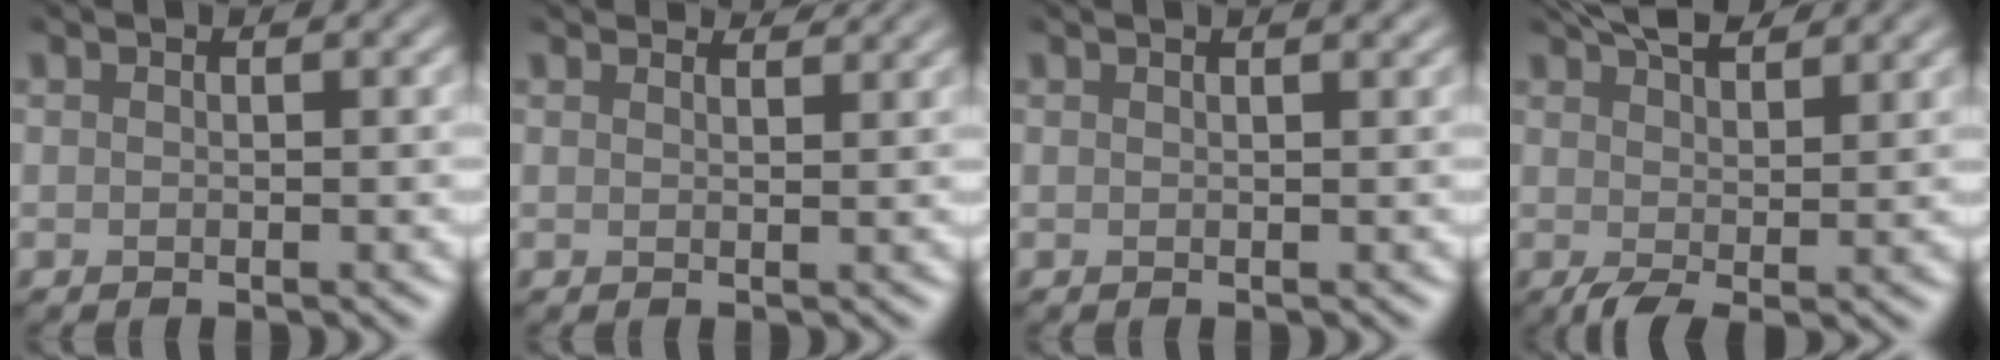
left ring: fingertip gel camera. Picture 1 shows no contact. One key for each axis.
{"total": 2.9, "fx": 2.8, "fy": 0.2, "fz": 0.7, "tx": -0.017, "ty": 0.004, "tz": 0.032}
{"total": 2.4, "fx": 1.5, "fy": 0.9, "fz": 1.6, "tx": -0.009, "ty": 0.008, "tz": 0.000}
{"total": 4.9, "fx": 2.5, "fy": 1.7, "fz": 3.8, "tx": -0.067, "ty": 0.003, "tz": 0.044}